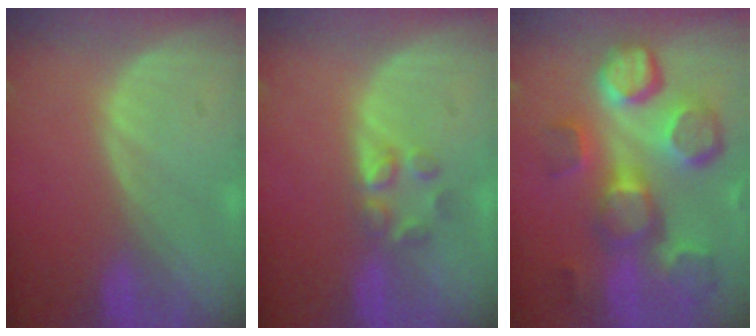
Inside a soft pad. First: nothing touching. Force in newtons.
{"total": 2.9, "press": 2.9, "slide": 0.3}
{"total": 12.4, "press": 11.1, "slide": 5.6}